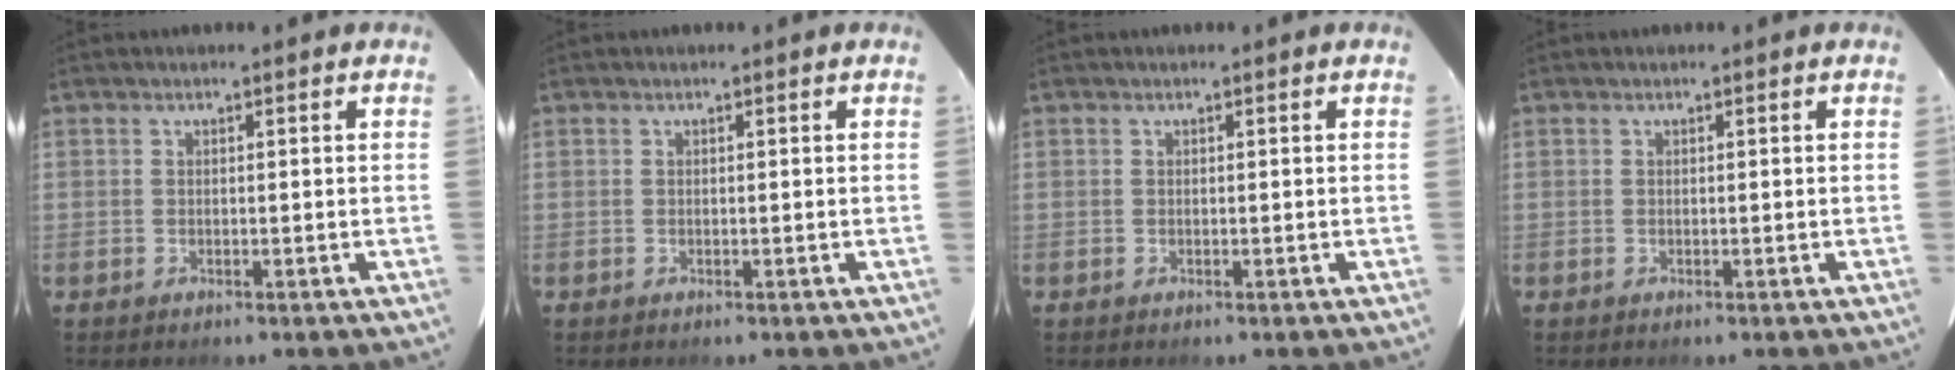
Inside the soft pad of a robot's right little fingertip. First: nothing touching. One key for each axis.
{"total": 0.0}
{"total": 0.0}
{"total": 0.0}